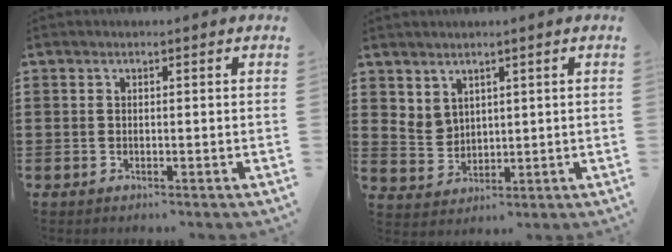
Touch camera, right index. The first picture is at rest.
{"total": 4.0, "force": [3.0, 2.6, 0.5], "torque": [-0.024, 0.001, 0.059]}